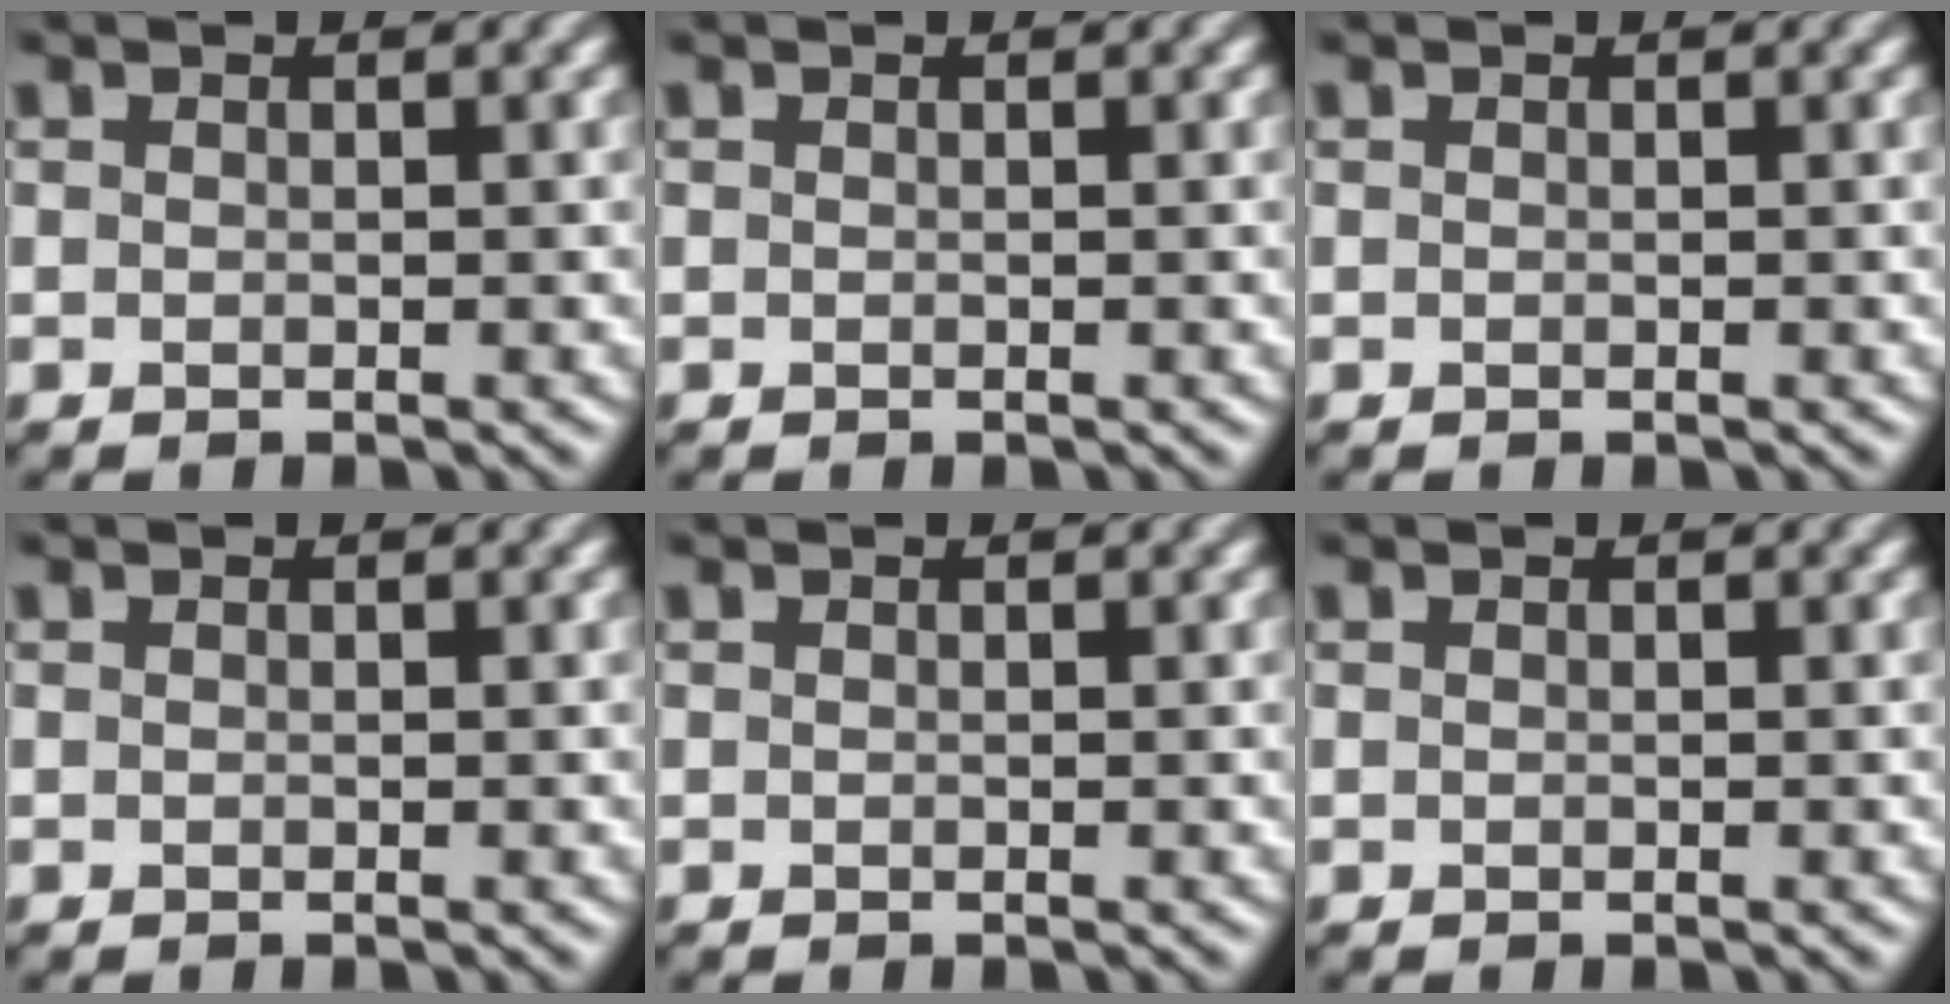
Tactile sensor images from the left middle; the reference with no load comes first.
{"total": 0.0}
{"total": 0.0}
{"total": 0.0}
{"total": 0.0}
{"total": 0.0}